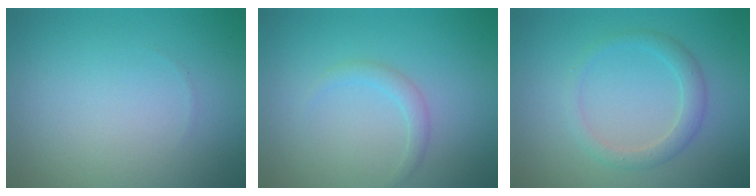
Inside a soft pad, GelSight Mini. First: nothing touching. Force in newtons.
{"total": 1.2, "press": 1.1, "slide": 0.1}
{"total": 2.0, "press": 2.0, "slide": 0.1}